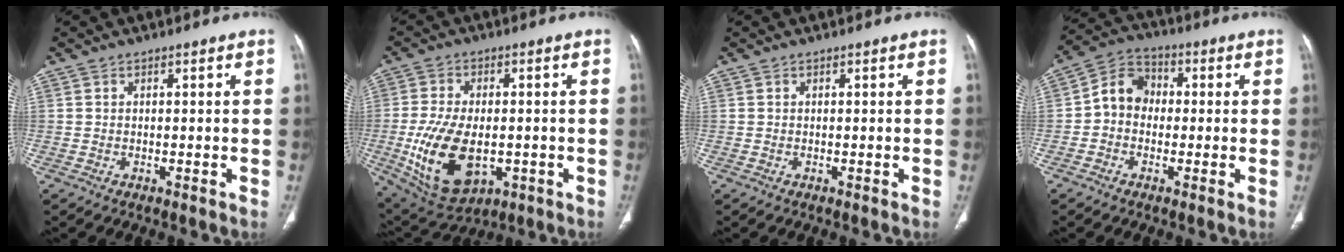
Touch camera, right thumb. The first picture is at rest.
{"total": 15.9, "force": [-3.3, 9.2, 12.6], "torque": [-0.230, -0.006, -0.034]}
{"total": 0.0}
{"total": 7.4, "force": [-0.6, 6.2, 4.0], "torque": [-0.049, 0.029, -0.028]}